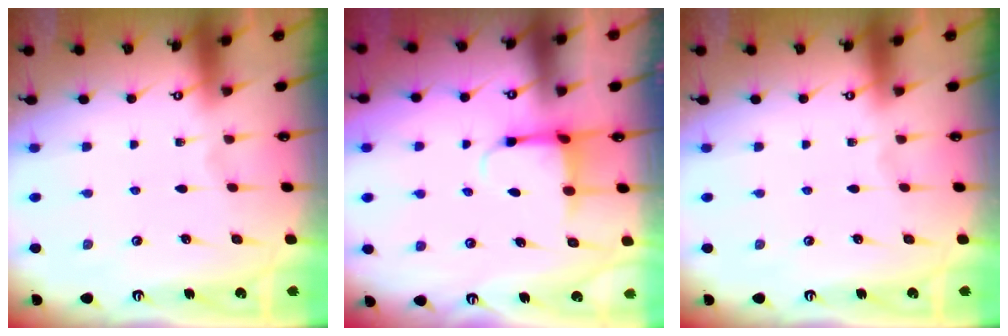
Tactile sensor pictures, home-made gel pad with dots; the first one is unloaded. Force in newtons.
{"total": 3.8, "press": 3.5, "slide": 1.3}
{"total": 0.0}